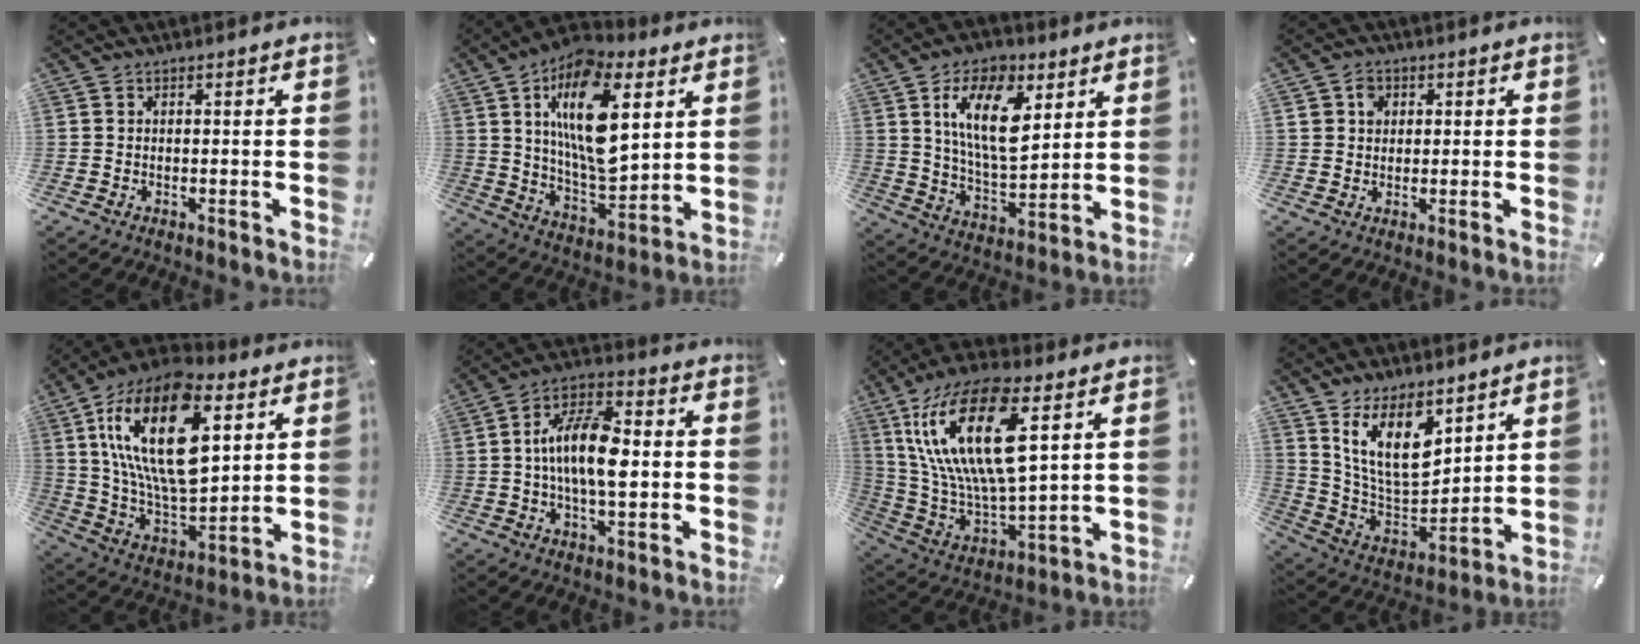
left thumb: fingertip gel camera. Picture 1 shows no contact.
{"total": 20.4, "force": [7.5, 10.1, 16.0], "torque": [-0.293, -0.030, 0.121]}
{"total": 16.0, "force": [7.2, 8.4, 11.7], "torque": [-0.226, -0.017, 0.123]}
{"total": 3.8, "force": [0.9, 3.4, 1.3], "torque": [-0.007, -0.002, 0.011]}
{"total": 27.1, "force": [9.8, 14.5, 20.7], "torque": [-0.407, -0.039, 0.165]}
{"total": 13.9, "force": [-0.4, 6.9, 12.1], "torque": [-0.224, 0.005, -0.009]}
{"total": 22.8, "force": [9.3, 8.7, 18.9], "torque": [-0.396, -0.028, 0.148]}
{"total": 16.0, "force": [10.0, 8.2, 9.5], "torque": [-0.208, -0.069, 0.180]}